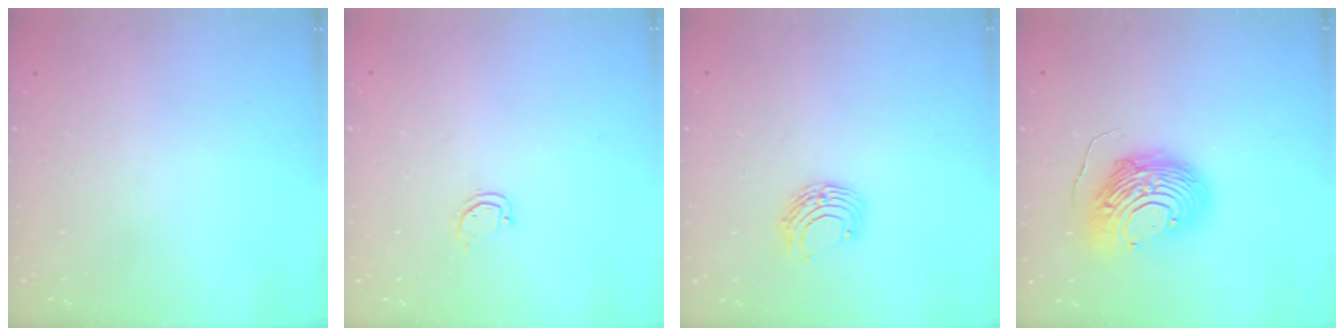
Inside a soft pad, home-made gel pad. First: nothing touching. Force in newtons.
{"total": 3.2, "press": 3.2, "slide": 0.2}
{"total": 6.7, "press": 6.6, "slide": 0.8}
{"total": 13.8, "press": 13.7, "slide": 1.3}